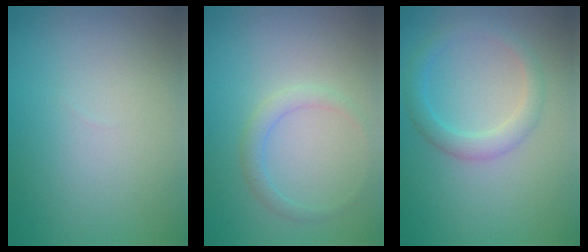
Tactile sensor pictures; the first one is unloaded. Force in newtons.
{"total": 1.5, "press": 1.5, "slide": 0.0}
{"total": 2.4, "press": 2.4, "slide": 0.1}